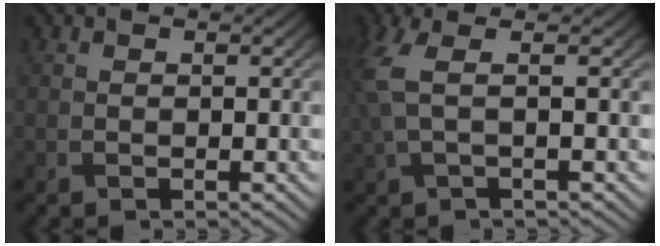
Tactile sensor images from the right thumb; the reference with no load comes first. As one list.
[{"total": 4.5, "force": [1.1, 1.3, 4.1], "torque": [-0.099, 0.009, 0.016]}]